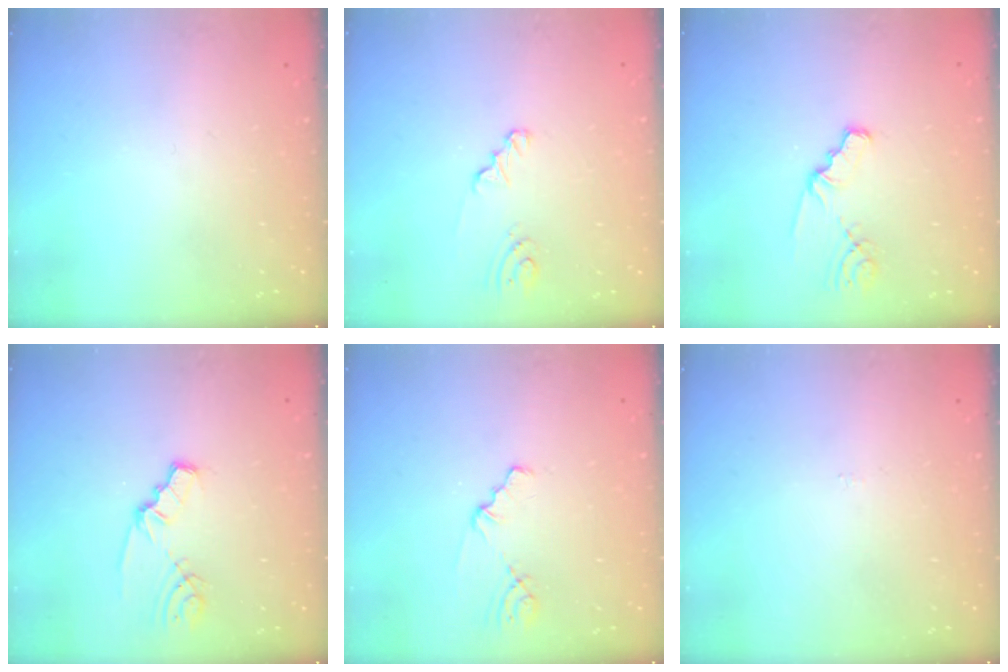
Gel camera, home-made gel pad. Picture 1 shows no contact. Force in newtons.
{"total": 2.4, "press": 2.4, "slide": 0.2}
{"total": 1.9, "press": 1.9, "slide": 0.3}
{"total": 2.7, "press": 2.7, "slide": 0.3}
{"total": 1.6, "press": 1.6, "slide": 0.3}
{"total": 0.0}